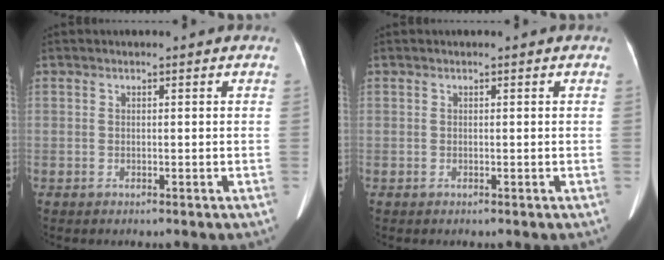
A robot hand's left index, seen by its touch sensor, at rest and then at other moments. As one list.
[{"total": 0.0}]